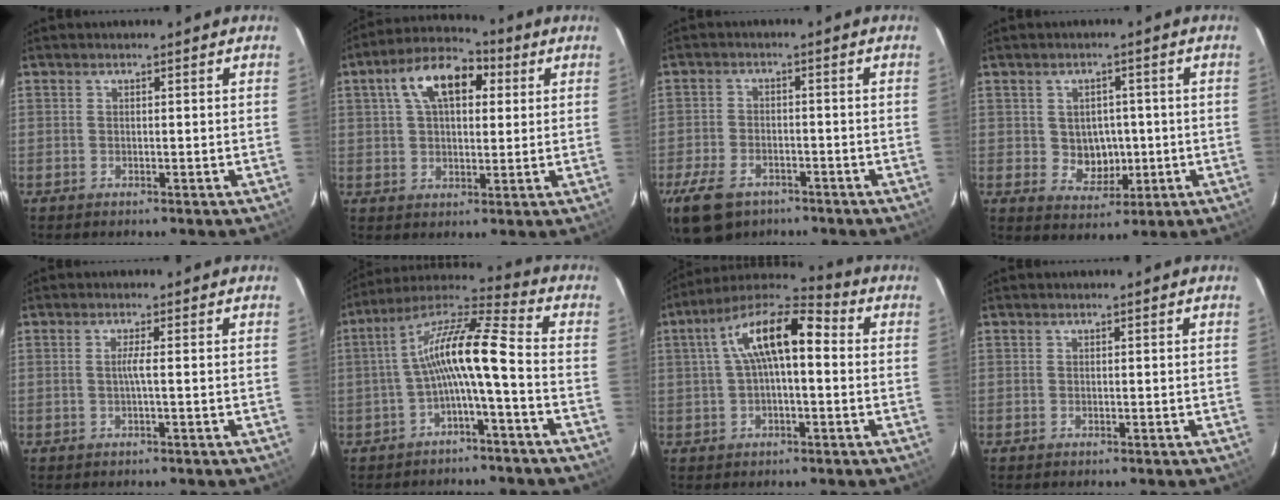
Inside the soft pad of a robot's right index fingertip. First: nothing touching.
{"total": 12.2, "force": [4.2, 6.6, 9.3], "torque": [-0.167, 0.038, 0.064]}
{"total": 11.9, "force": [-7.5, 7.0, 5.9], "torque": [-0.156, -0.013, -0.130]}
{"total": 5.8, "force": [-0.2, 5.2, 2.5], "torque": [-0.047, 0.005, 0.012]}
{"total": 1.4, "force": [-0.2, -0.5, 1.3], "torque": [-0.024, -0.002, -0.005]}
{"total": 11.1, "force": [-2.4, 1.0, 10.8], "torque": [-0.220, 0.024, -0.051]}
{"total": 13.3, "force": [2.0, 4.9, 12.1], "torque": [-0.220, 0.033, 0.023]}
{"total": 0.0}